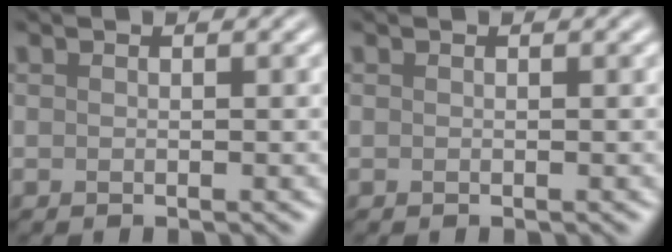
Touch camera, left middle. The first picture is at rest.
{"total": 0.0}